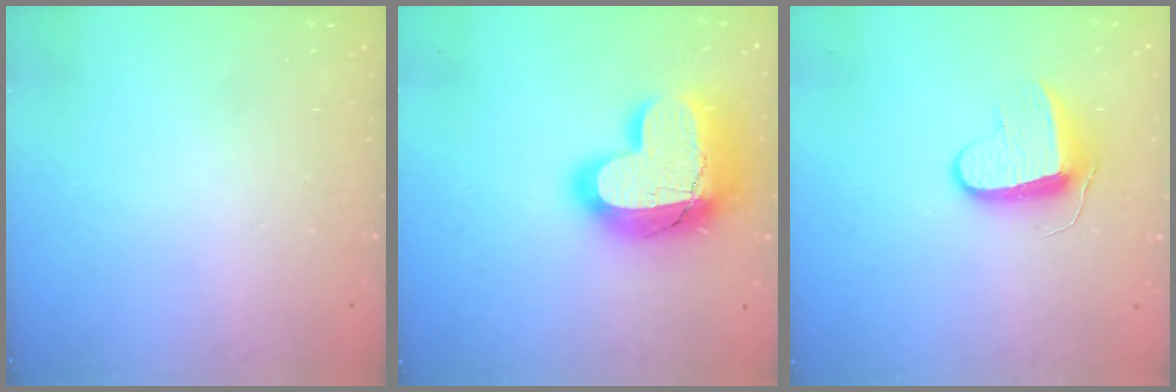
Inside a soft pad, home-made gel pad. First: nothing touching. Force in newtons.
{"total": 21.0, "press": 20.9, "slide": 1.5}
{"total": 9.0, "press": 9.0, "slide": 0.5}